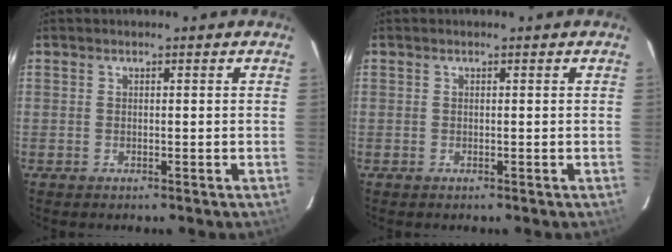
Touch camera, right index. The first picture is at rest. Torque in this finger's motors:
{"motor_torque": [-0.35, 0.03, -0.06, 0.01]}